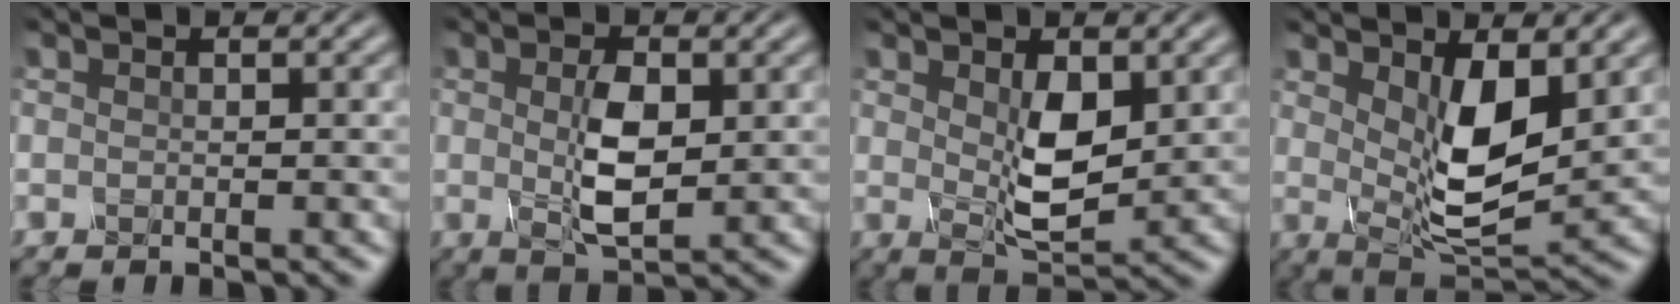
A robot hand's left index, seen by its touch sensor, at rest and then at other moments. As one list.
[{"total": 3.8, "force": [0.5, 1.4, 3.5], "torque": [-0.079, 0.003, 0.012]}, {"total": 3.8, "force": [1.0, 1.7, 3.3], "torque": [-0.068, -0.002, 0.022]}, {"total": 5.9, "force": [1.5, 2.3, 5.2], "torque": [-0.101, -0.011, 0.032]}]